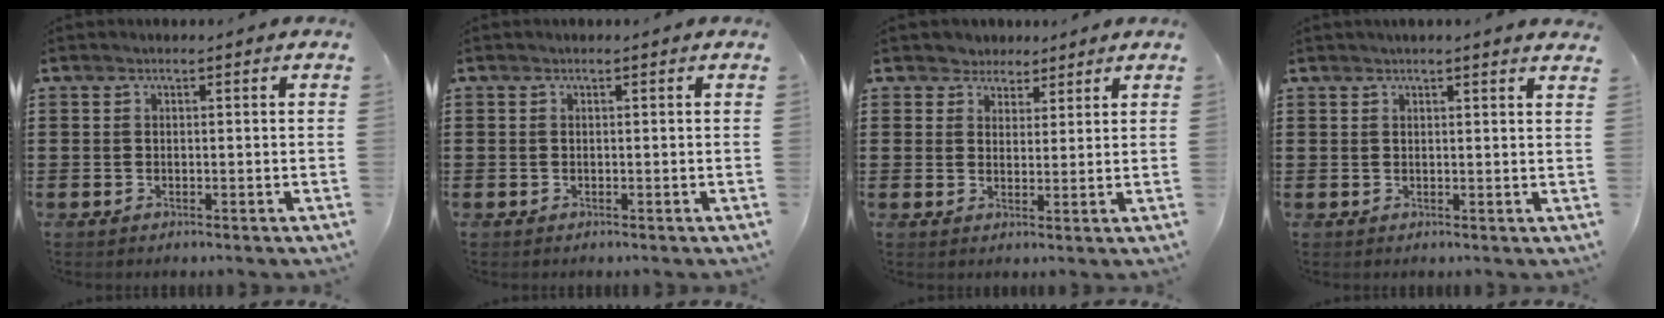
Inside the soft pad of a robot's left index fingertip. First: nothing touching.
{"total": 0.0}
{"total": 3.1, "force": [2.3, 2.0, -0.3], "torque": [-0.010, 0.008, 0.043]}
{"total": 1.4, "force": [1.3, -0.2, 0.5], "torque": [-0.012, 0.000, 0.024]}